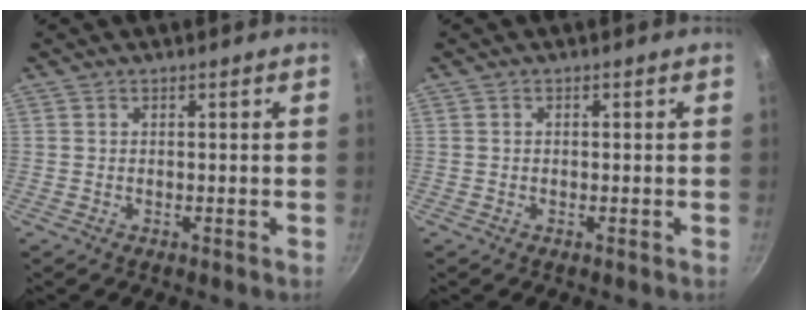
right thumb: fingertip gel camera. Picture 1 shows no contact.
{"total": 0.0}